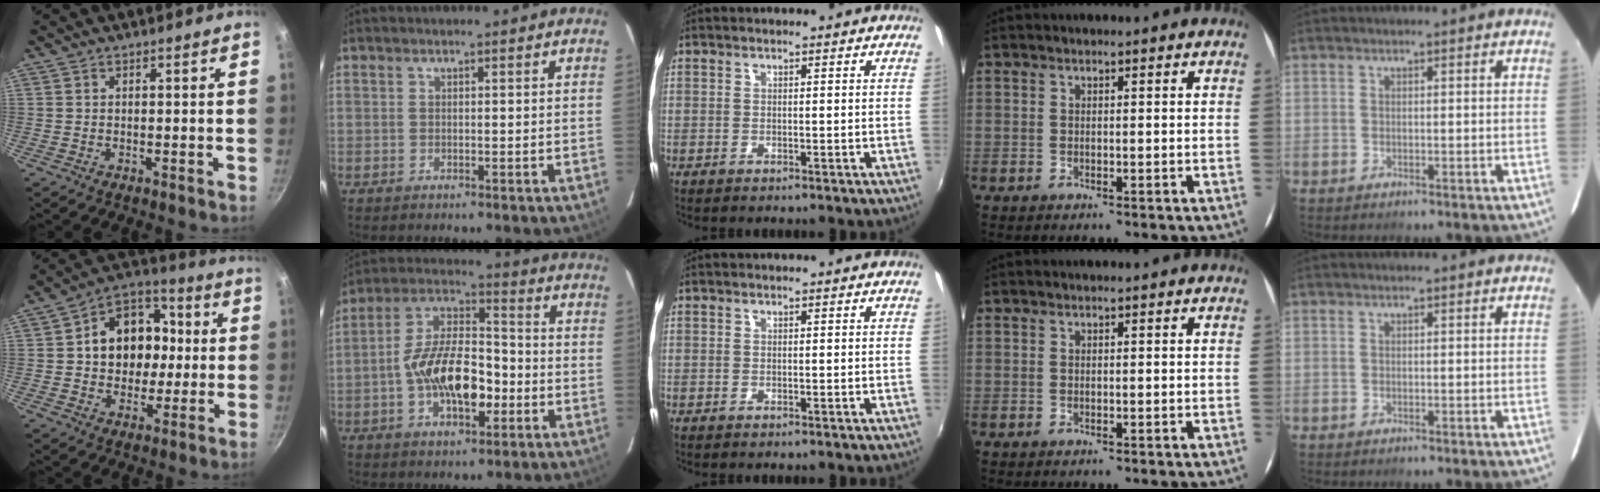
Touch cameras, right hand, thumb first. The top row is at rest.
{"thumb": {"total": 14.9, "force": [1.1, 12.0, 8.7], "torque": [-0.094, 0.024, 0.007]}, "index": {"total": 14.4, "force": [-4.0, 6.8, 12.0], "torque": [-0.229, 0.017, -0.068]}}